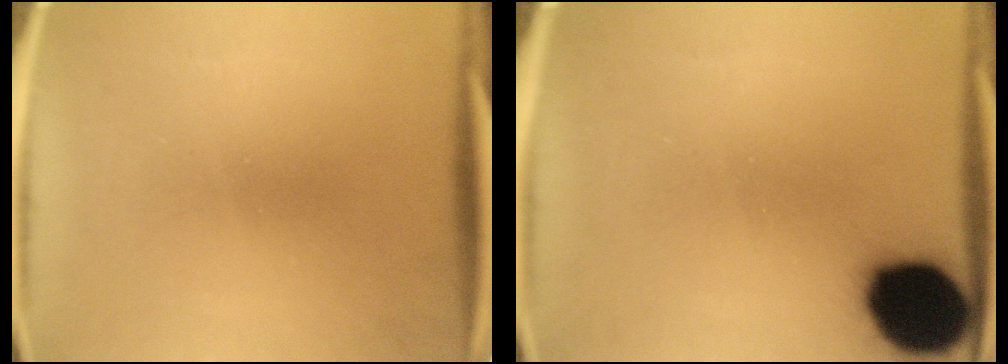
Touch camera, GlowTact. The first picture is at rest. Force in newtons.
{"total": 17.8}